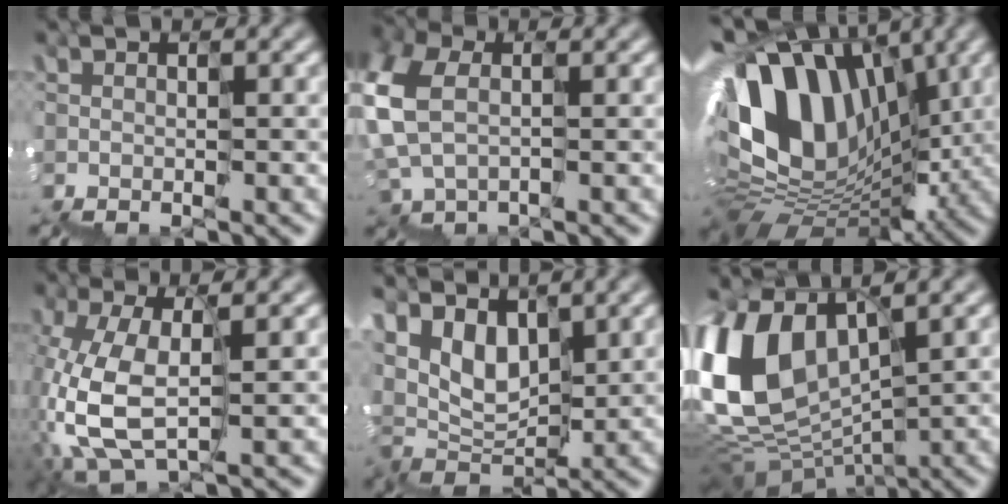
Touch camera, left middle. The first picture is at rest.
{"total": 2.5, "force": [0.3, 2.0, 1.3], "torque": [-0.076, 0.014, -0.006]}
{"total": 12.2, "force": [3.7, 8.9, 7.5], "torque": [-0.152, 0.040, 0.052]}
{"total": 4.7, "force": [-0.9, 2.5, 3.9], "torque": [-0.120, 0.013, -0.019]}
{"total": 3.4, "force": [2.9, 1.7, 0.4], "torque": [-0.015, 0.010, 0.052]}
{"total": 9.3, "force": [3.4, 6.3, 6.0], "torque": [-0.172, 0.020, 0.060]}